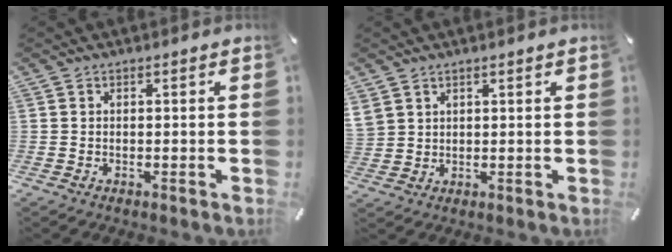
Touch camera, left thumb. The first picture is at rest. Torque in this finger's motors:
{"motor_torque": [2.47, 2.55, 1.60, -1.17, 0.89]}